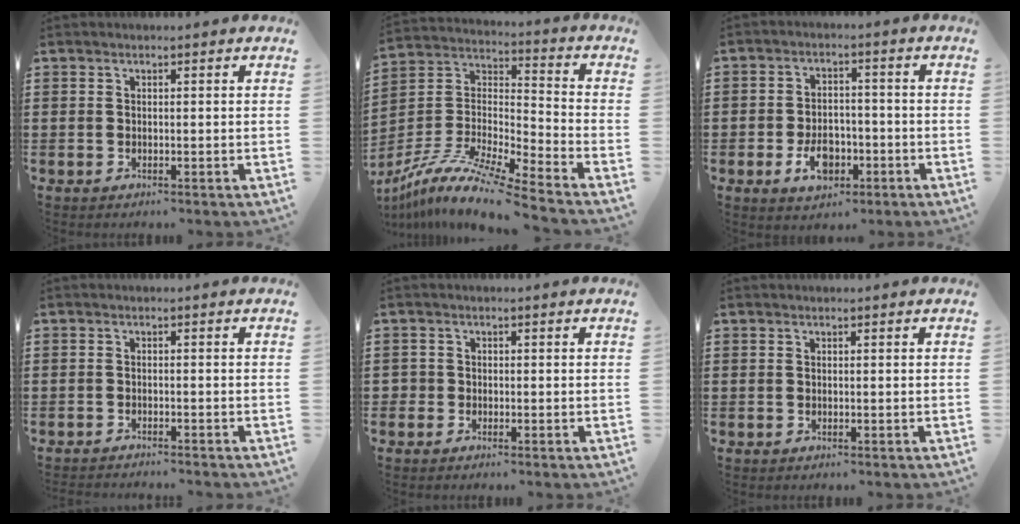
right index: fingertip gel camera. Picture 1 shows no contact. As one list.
[{"total": 11.0, "force": [-9.5, 0.2, 5.5], "torque": [-0.115, -0.003, -0.193]}, {"total": 5.5, "force": [-2.2, 3.7, 3.5], "torque": [-0.058, 0.000, -0.045]}, {"total": 1.5, "force": [-1.5, -0.2, -0.1], "torque": [-0.001, -0.001, -0.031]}, {"total": 1.2, "force": [-0.9, 0.8, 0.1], "torque": [-0.004, -0.001, -0.020]}, {"total": 0.0}]